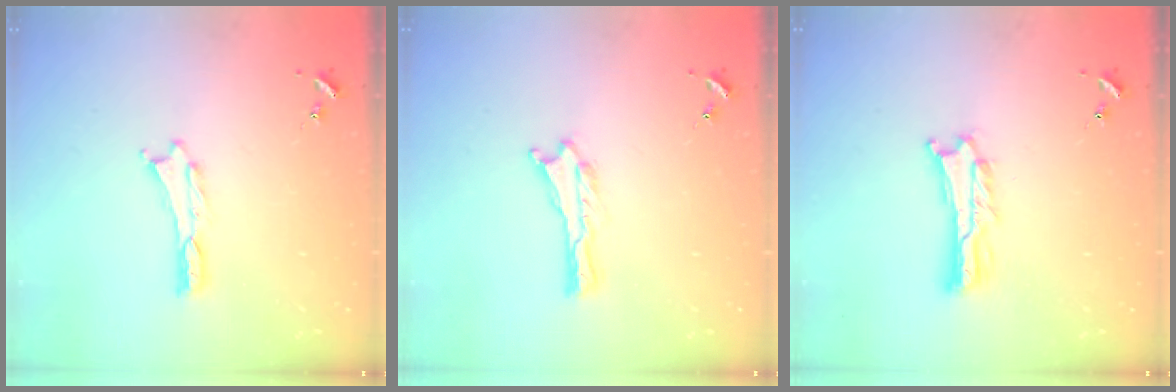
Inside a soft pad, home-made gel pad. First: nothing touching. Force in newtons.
{"total": 0.0}
{"total": 2.0, "press": 2.0, "slide": 0.3}